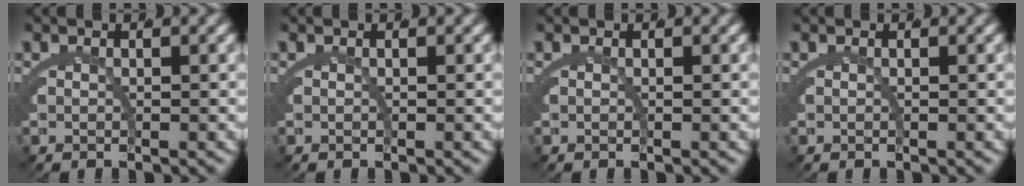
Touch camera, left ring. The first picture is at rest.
{"total": 0.0}
{"total": 0.0}
{"total": 0.0}